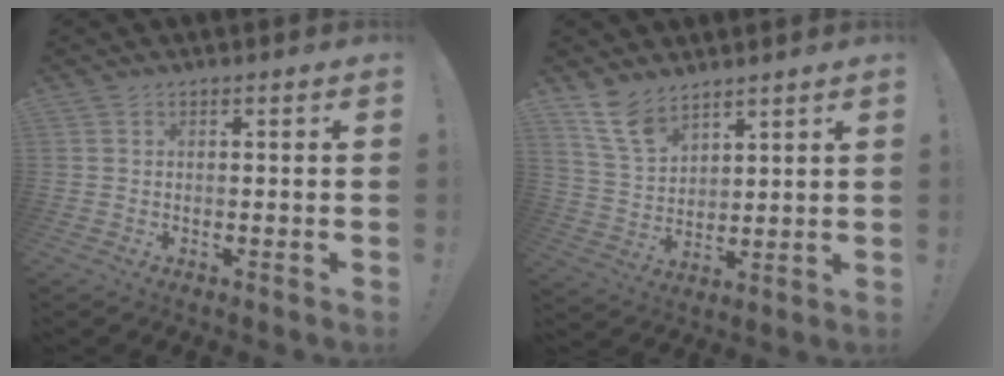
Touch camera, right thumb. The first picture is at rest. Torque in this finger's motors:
{"motor_torque": [0.06, 0.53, 0.13, 0.30, 0.32]}